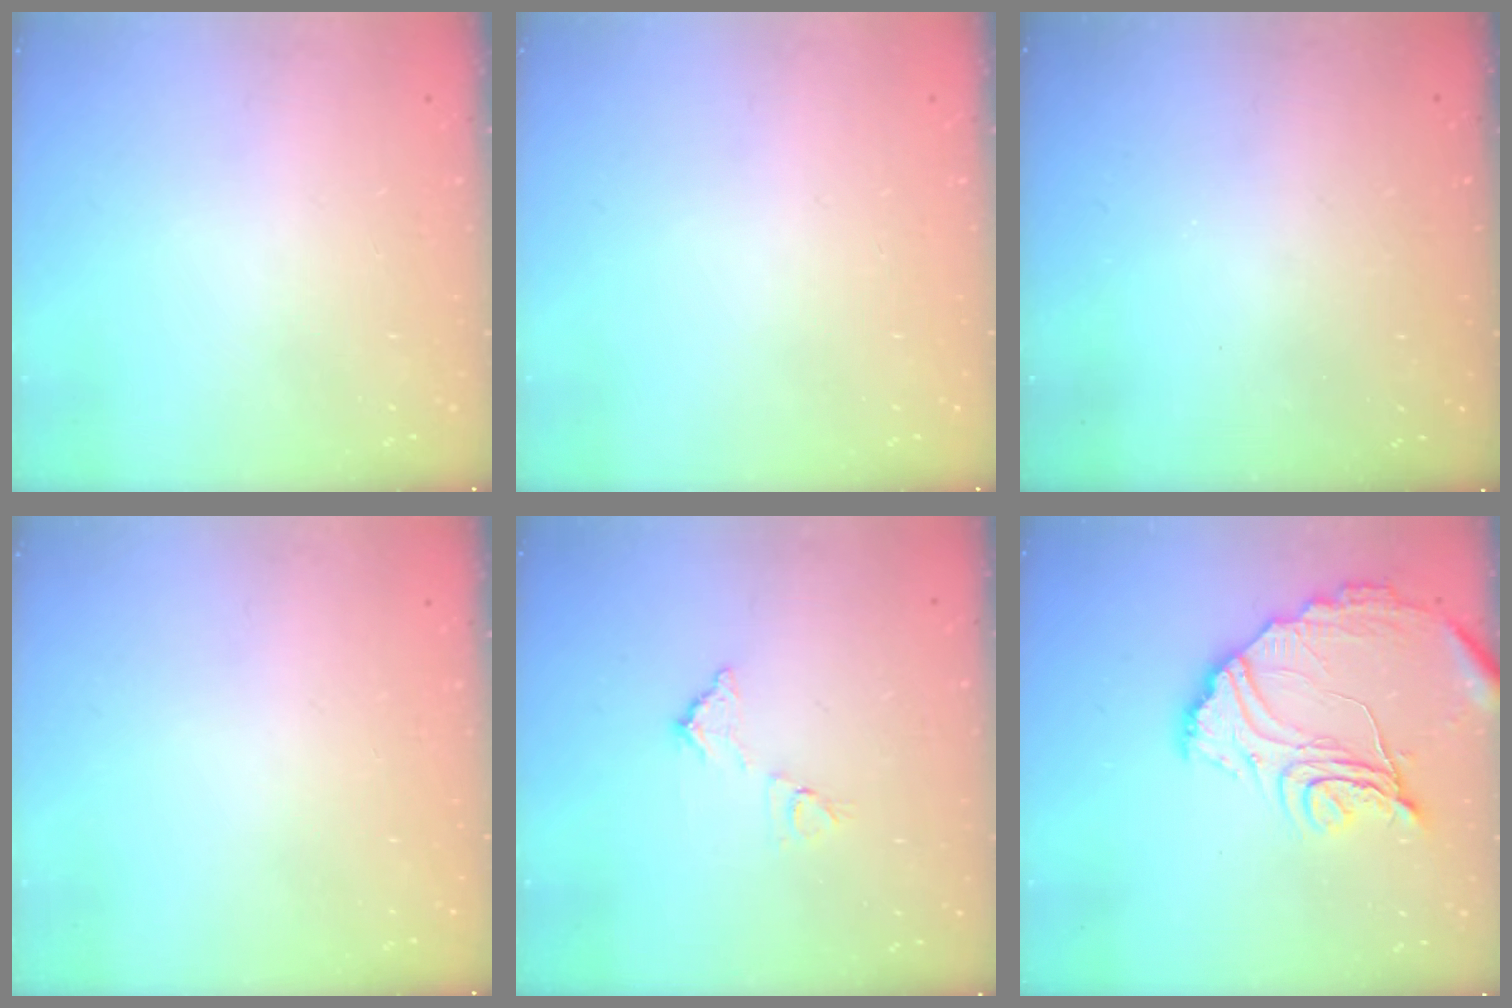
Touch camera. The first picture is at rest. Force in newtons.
{"total": 0.0}
{"total": 3.1, "press": 3.1, "slide": 0.1}
{"total": 0.0}
{"total": 7.5, "press": 7.5, "slide": 0.4}
{"total": 16.8, "press": 16.7, "slide": 1.5}